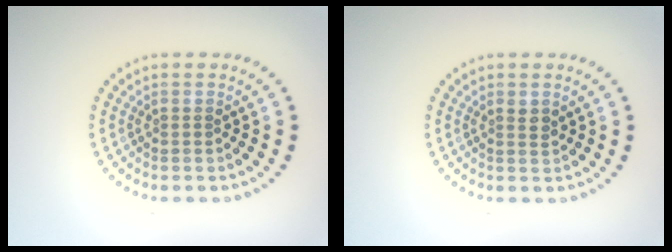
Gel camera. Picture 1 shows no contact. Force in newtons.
{"total": 0.9, "press": 0.8, "slide": 0.5}